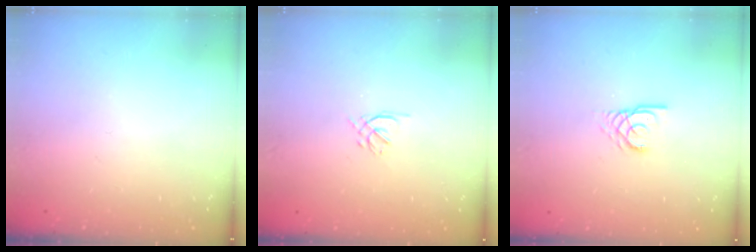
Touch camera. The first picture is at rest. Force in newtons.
{"total": 1.6, "press": 1.5, "slide": 0.5}
{"total": 2.9, "press": 2.9, "slide": 0.2}